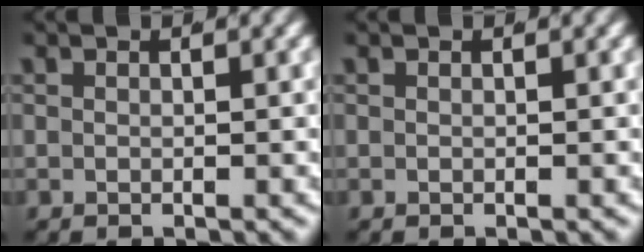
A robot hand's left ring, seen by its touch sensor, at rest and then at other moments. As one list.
[{"total": 0.0}]